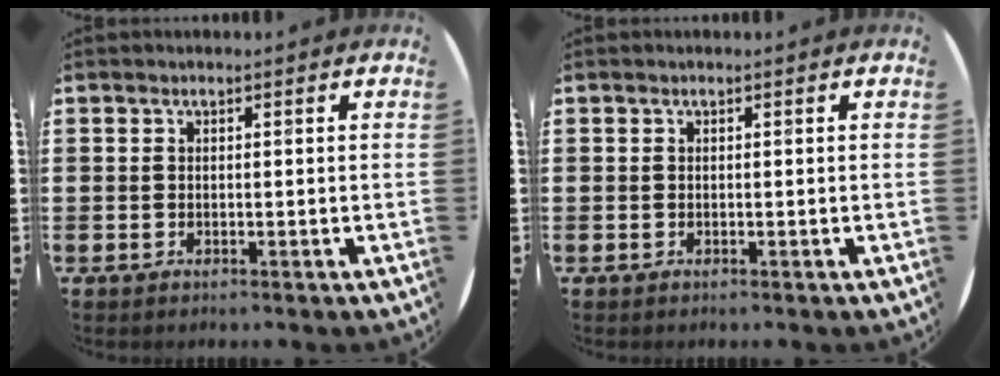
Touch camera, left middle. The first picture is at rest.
{"total": 0.0}